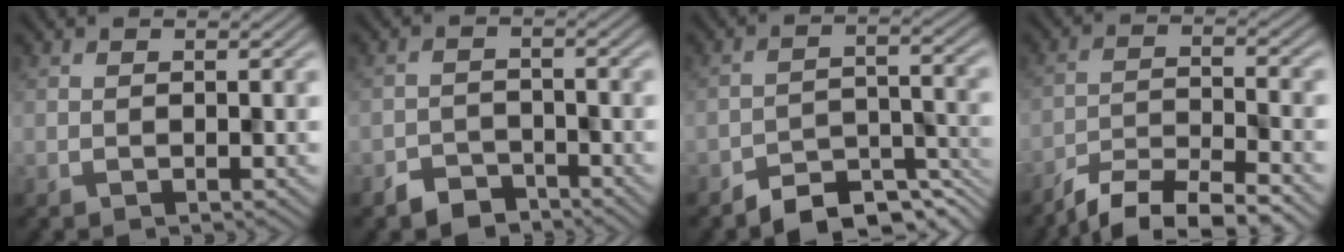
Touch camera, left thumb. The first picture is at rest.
{"total": 3.4, "force": [-2.7, 1.7, 1.0], "torque": [-0.016, 0.001, -0.058]}
{"total": 6.4, "force": [-5.4, 2.2, 2.7], "torque": [-0.035, -0.001, -0.095]}
{"total": 7.4, "force": [-6.2, 1.5, 3.6], "torque": [-0.068, -0.003, -0.118]}